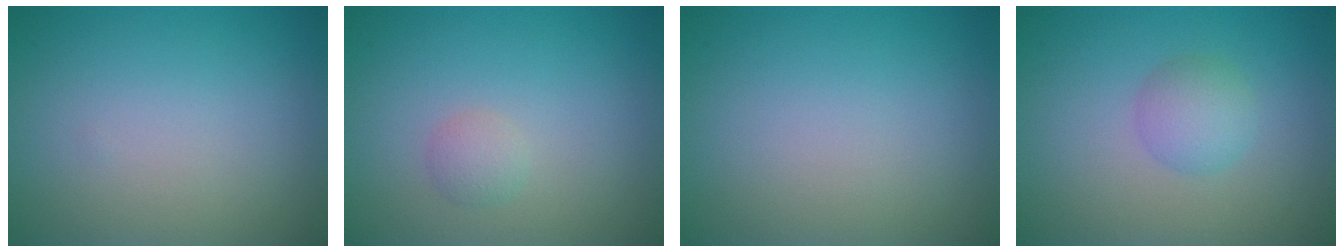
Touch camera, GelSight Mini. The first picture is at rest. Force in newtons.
{"total": 1.2, "press": 1.2, "slide": 0.1}
{"total": 0.0}
{"total": 2.3, "press": 2.3, "slide": 0.1}